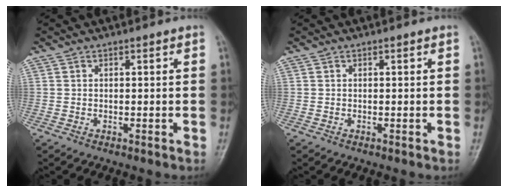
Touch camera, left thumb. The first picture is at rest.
{"total": 0.0}